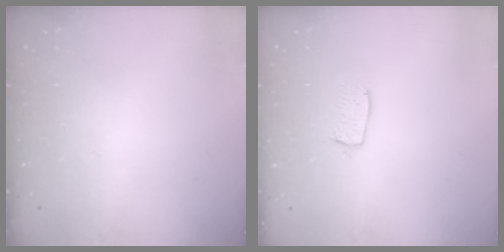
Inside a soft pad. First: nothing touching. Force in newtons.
{"total": 5.5, "press": 5.5, "slide": 0.3}